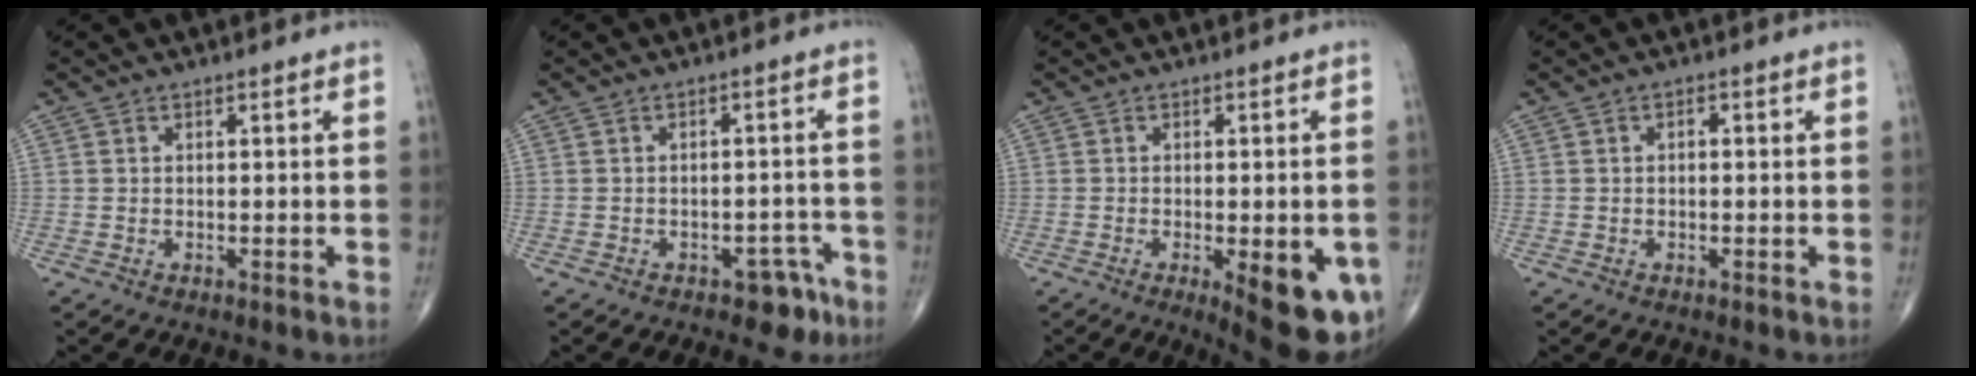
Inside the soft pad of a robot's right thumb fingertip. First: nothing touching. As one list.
[{"total": 4.7, "force": [-3.0, 2.8, 2.2], "torque": [-0.006, 0.029, -0.036]}, {"total": 13.0, "force": [-4.3, 4.4, 11.4], "torque": [-0.114, -0.006, -0.043]}, {"total": 0.9, "force": [0.1, 0.5, 0.8], "torque": [-0.010, 0.004, -0.001]}]